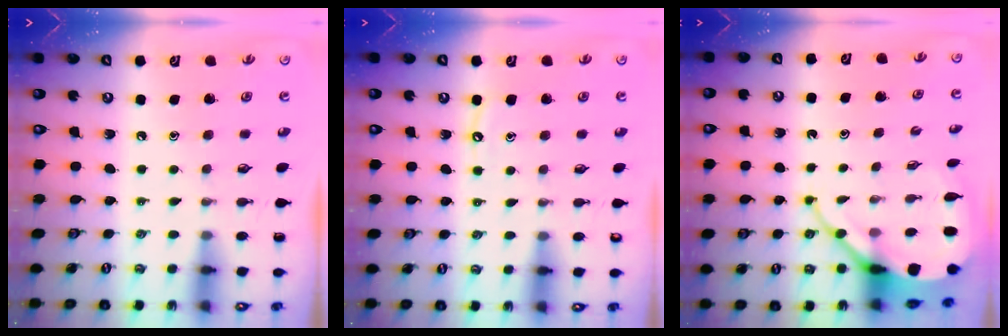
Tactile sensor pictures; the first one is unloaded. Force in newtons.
{"total": 4.3, "press": 4.3, "slide": 0.6}
{"total": 9.2, "press": 9.1, "slide": 1.1}